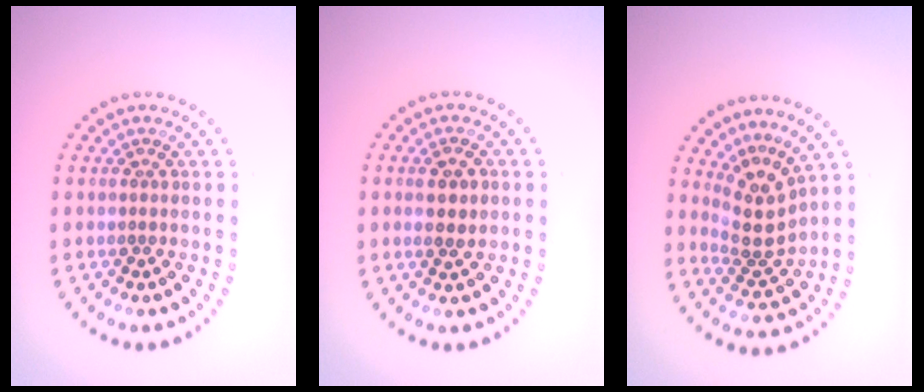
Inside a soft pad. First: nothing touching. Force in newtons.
{"total": 2.1, "press": 2.1, "slide": 0.4}
{"total": 3.4, "press": 2.4, "slide": 2.3}